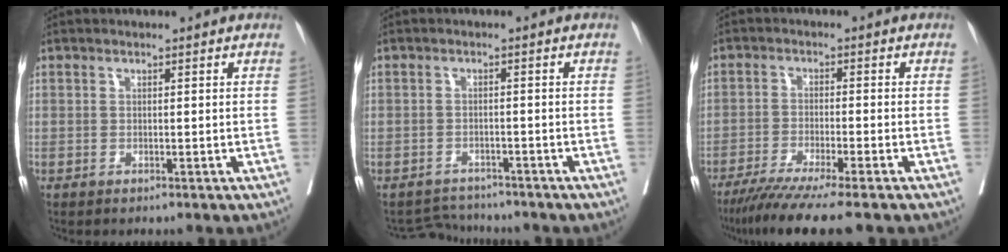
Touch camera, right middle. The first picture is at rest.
{"total": 3.8, "force": [-3.7, 0.4, -0.8], "torque": [0.012, 0.000, -0.059]}
{"total": 9.6, "force": [-7.7, -0.8, 5.7], "torque": [-0.079, -0.027, -0.124]}